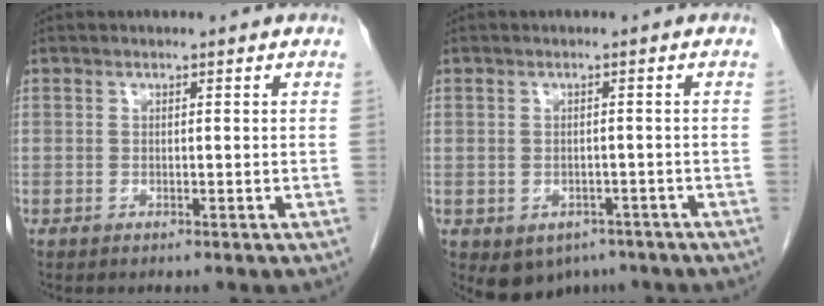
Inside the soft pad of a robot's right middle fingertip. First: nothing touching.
{"total": 5.4, "force": [-3.2, 4.1, 1.7], "torque": [-0.018, 0.004, -0.035]}